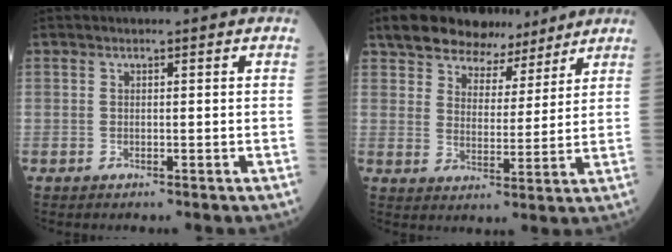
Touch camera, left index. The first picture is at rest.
{"total": 10.0, "force": [8.1, 4.9, 3.1], "torque": [-0.043, 0.020, 0.130]}